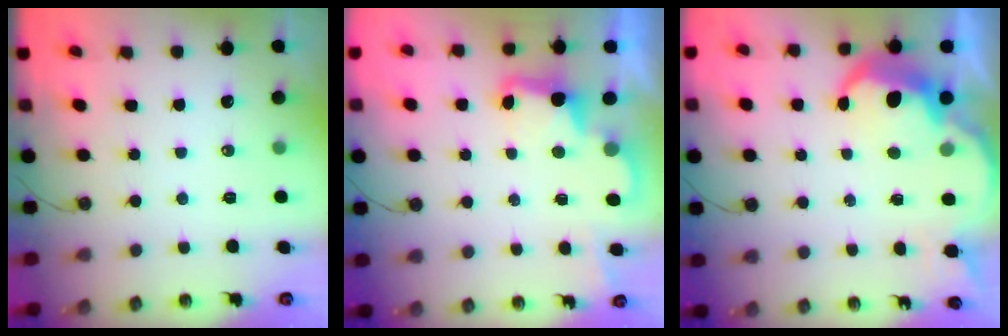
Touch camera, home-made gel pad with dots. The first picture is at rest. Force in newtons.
{"total": 3.3, "press": 3.3, "slide": 0.6}
{"total": 8.5, "press": 8.5, "slide": 0.5}